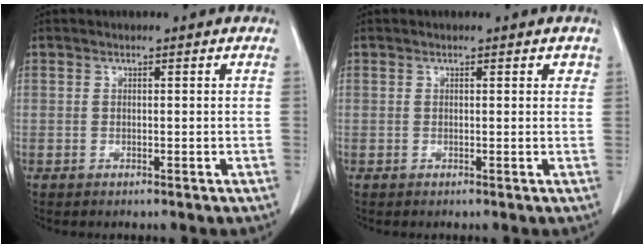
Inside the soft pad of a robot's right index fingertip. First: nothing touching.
{"total": 1.2, "force": [0.7, 0.6, 0.8], "torque": [-0.004, 0.001, 0.005]}